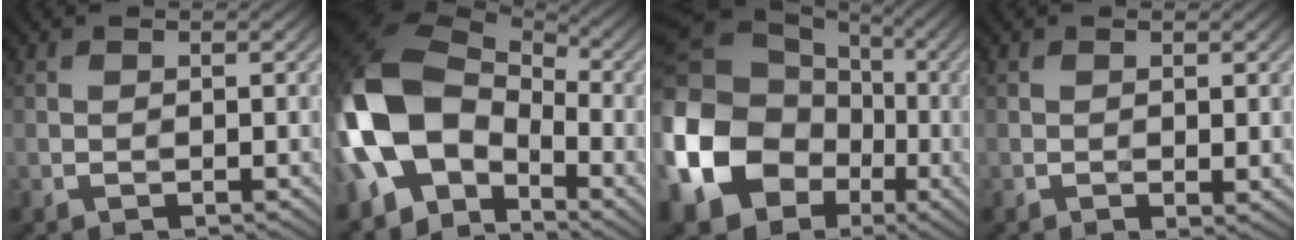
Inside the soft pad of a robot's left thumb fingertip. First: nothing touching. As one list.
[{"total": 15.0, "force": [-3.3, 10.7, 10.0], "torque": [-0.240, -0.008, -0.069]}, {"total": 20.8, "force": [-4.4, 17.1, 11.1], "torque": [-0.273, -0.016, -0.106]}, {"total": 1.1, "force": [0.1, 0.3, 1.0], "torque": [-0.017, -0.005, 0.004]}]